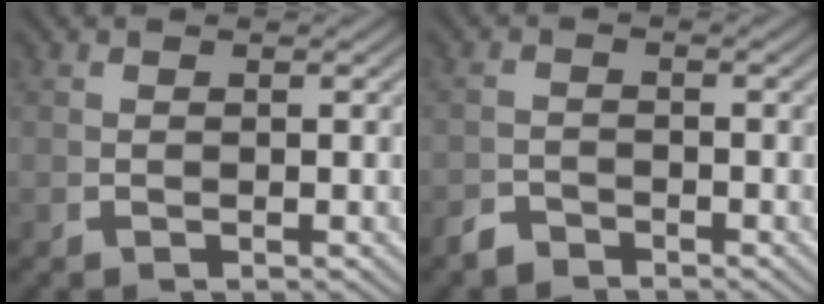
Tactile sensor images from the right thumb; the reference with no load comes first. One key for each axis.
{"total": 1.8, "fx": -1.8, "fy": 0.2, "fz": -0.2, "tx": 0.014, "ty": -0.005, "tz": -0.034}